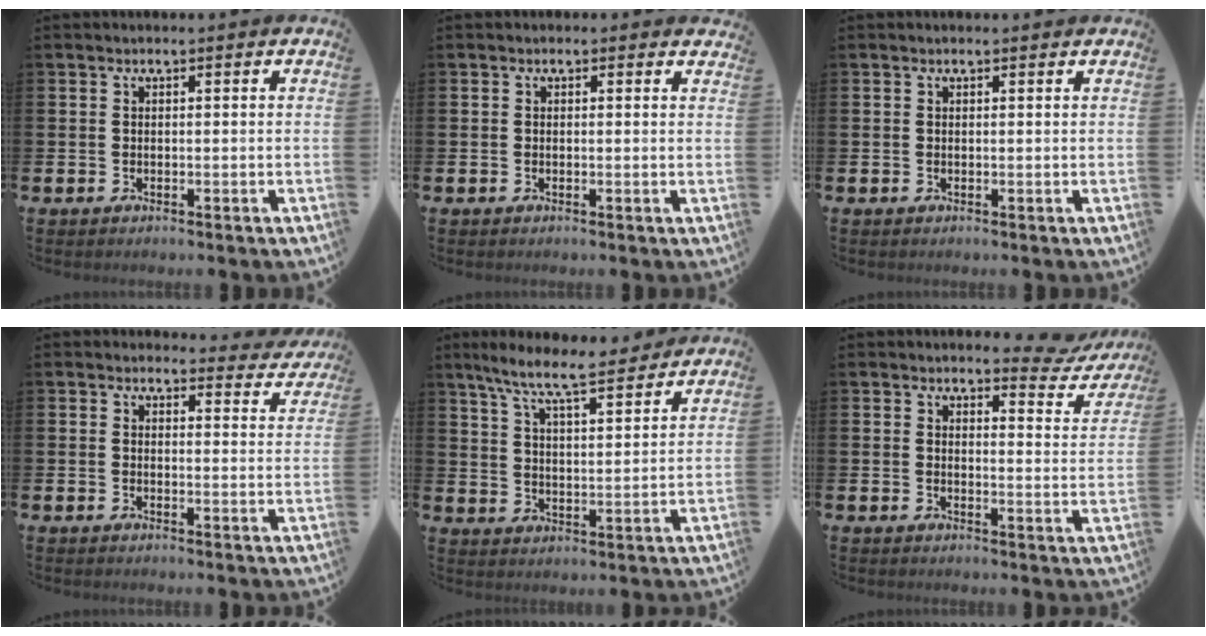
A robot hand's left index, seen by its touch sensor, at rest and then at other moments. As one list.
[{"total": 0.0}, {"total": 0.0}, {"total": 2.7, "force": [2.5, 0.9, 0.1], "torque": [0.009, -0.021, 0.039]}, {"total": 8.6, "force": [7.7, 0.9, 3.7], "torque": [-0.091, -0.045, 0.134]}, {"total": 3.6, "force": [3.4, 1.0, 0.8], "torque": [-0.005, -0.025, 0.053]}]